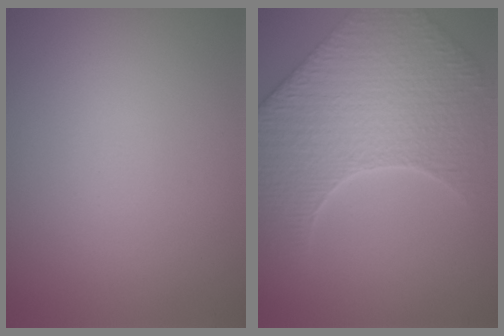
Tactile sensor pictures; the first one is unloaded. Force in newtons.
{"total": 6.2, "press": 5.6, "slide": 2.7}